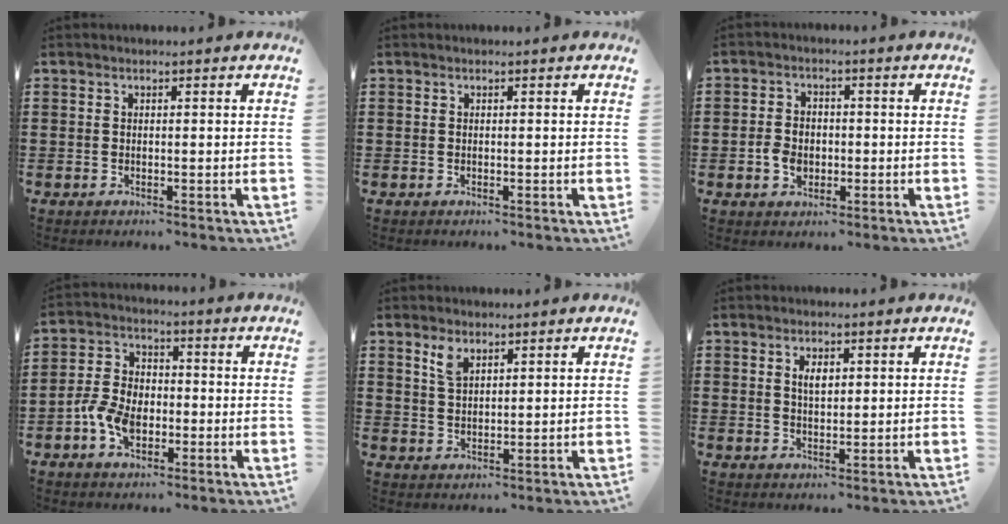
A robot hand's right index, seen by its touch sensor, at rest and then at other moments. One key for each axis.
{"total": 0.0}
{"total": 3.8, "fx": -0.9, "fy": 2.8, "fz": 2.4, "tx": -0.064, "ty": -0.001, "tz": -0.020}
{"total": 6.3, "fx": -2.2, "fy": 4.1, "fz": 4.3, "tx": -0.104, "ty": 0.003, "tz": -0.044}
{"total": 3.4, "fx": 2.3, "fy": 1.6, "fz": 2.0, "tx": -0.047, "ty": 0.006, "tz": 0.041}
{"total": 2.5, "fx": 0.9, "fy": 1.2, "fz": 2.0, "tx": -0.034, "ty": 0.001, "tz": 0.013}